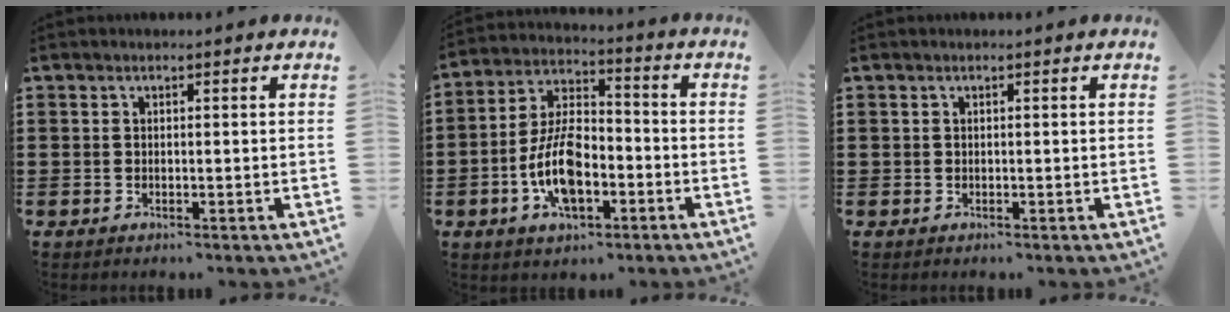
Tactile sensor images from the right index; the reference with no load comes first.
{"total": 10.4, "force": [-3.5, 5.3, 8.2], "torque": [-0.184, 0.003, -0.068]}
{"total": 0.0}